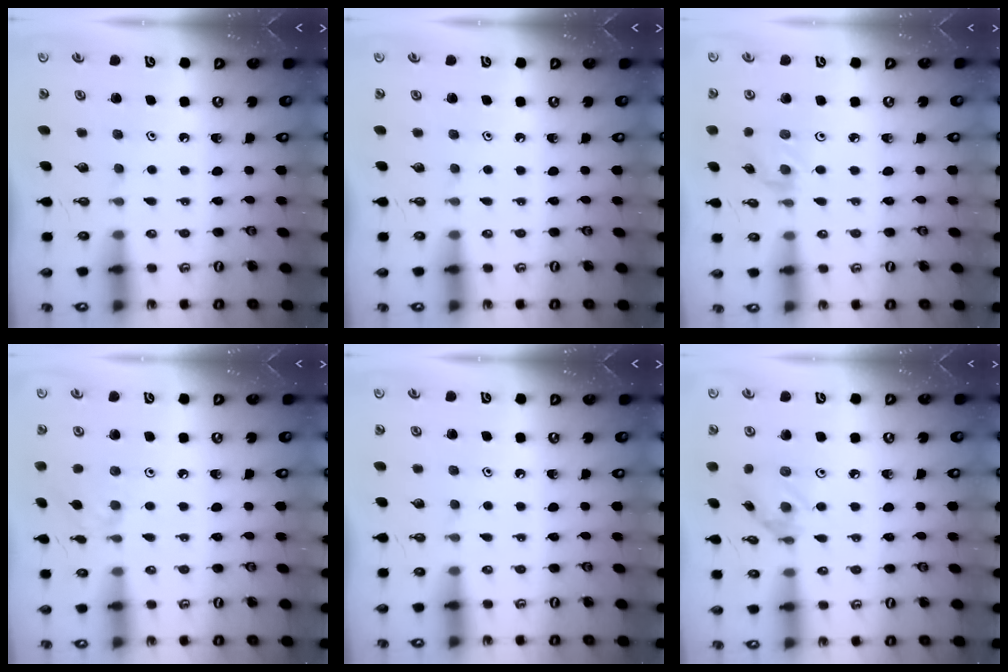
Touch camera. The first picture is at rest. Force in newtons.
{"total": 0.0}
{"total": 1.2, "press": 1.2, "slide": 0.3}
{"total": 2.4, "press": 2.3, "slide": 0.5}
{"total": 0.0}
{"total": 4.8, "press": 4.8, "slide": 0.2}